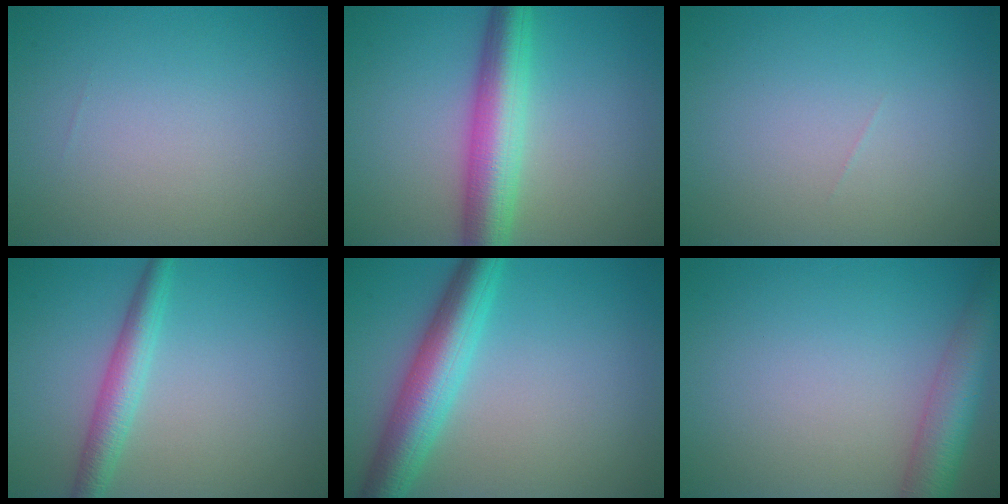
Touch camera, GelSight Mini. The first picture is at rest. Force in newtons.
{"total": 6.5, "press": 6.5, "slide": 0.1}
{"total": 0.0}
{"total": 3.1, "press": 3.1, "slide": 0.1}
{"total": 6.2, "press": 6.2, "slide": 0.1}
{"total": 5.1, "press": 5.1, "slide": 0.3}